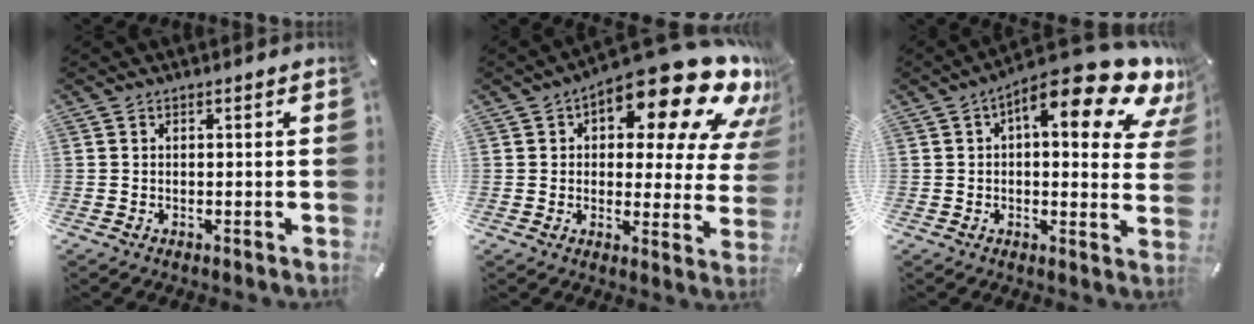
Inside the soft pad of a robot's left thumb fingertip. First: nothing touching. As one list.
[{"total": 21.0, "force": [13.2, 8.2, 14.2], "torque": [-0.193, -0.095, 0.216]}, {"total": 17.7, "force": [10.1, 5.4, 13.5], "torque": [-0.189, -0.077, 0.157]}]